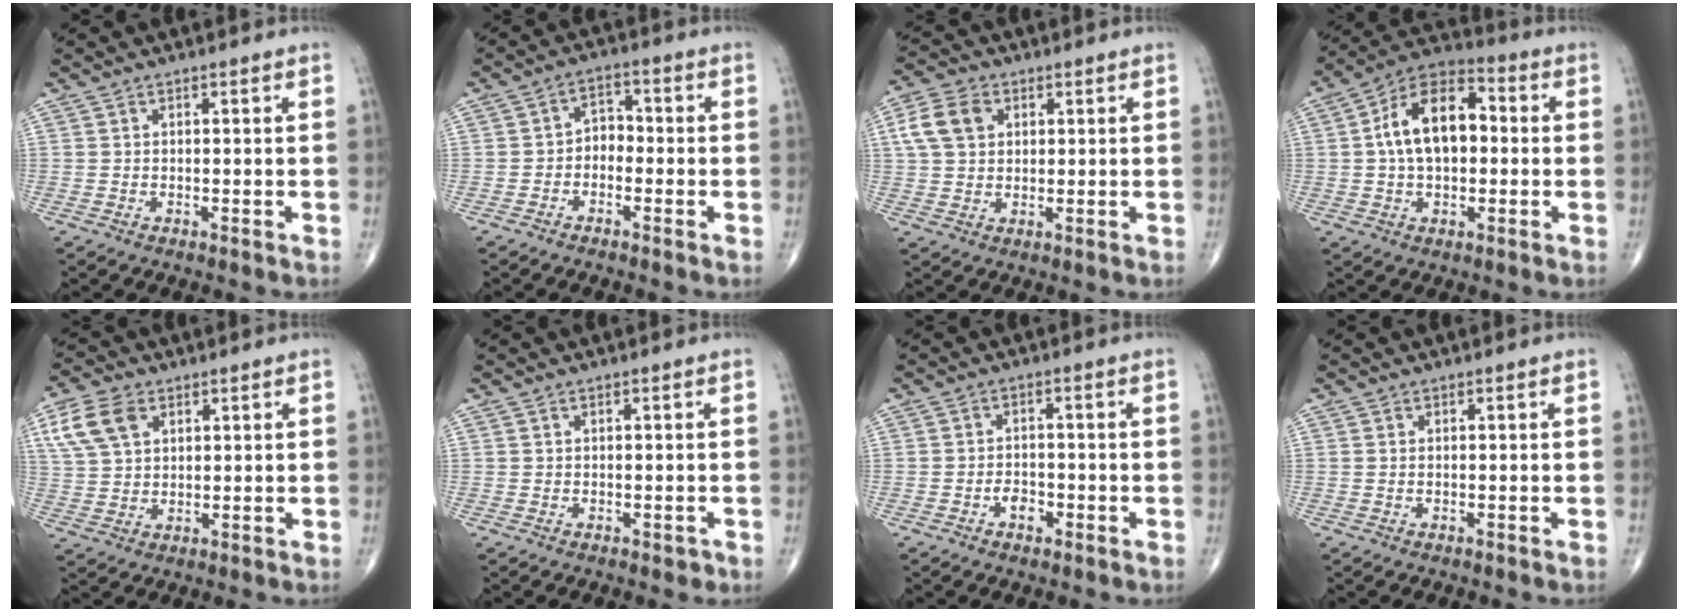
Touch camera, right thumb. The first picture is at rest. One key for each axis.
{"total": 3.8, "fx": -1.3, "fy": 2.8, "fz": 2.2, "tx": -0.011, "ty": 0.024, "tz": -0.037}
{"total": 7.9, "fx": 2.3, "fy": 5.7, "fz": 4.8, "tx": -0.089, "ty": 0.007, "tz": 0.042}
{"total": 14.3, "fx": 1.0, "fy": 8.5, "fz": 11.4, "tx": -0.174, "ty": 0.032, "tz": 0.005}
{"total": 9.1, "fx": 3.9, "fy": 5.9, "fz": 5.8, "tx": -0.112, "ty": 0.000, "tz": 0.078}
{"total": 1.0, "fx": -0.2, "fy": 0.7, "fz": 0.7, "tx": -0.008, "ty": 0.002, "tz": 0.000}
{"total": 3.0, "fx": -1.4, "fy": 1.9, "fz": 1.9, "tx": -0.021, "ty": 0.009, "tz": -0.022}
{"total": 0.0}